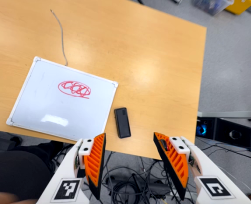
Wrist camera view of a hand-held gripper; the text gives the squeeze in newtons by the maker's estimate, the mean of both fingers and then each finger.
{"total": 0.0}